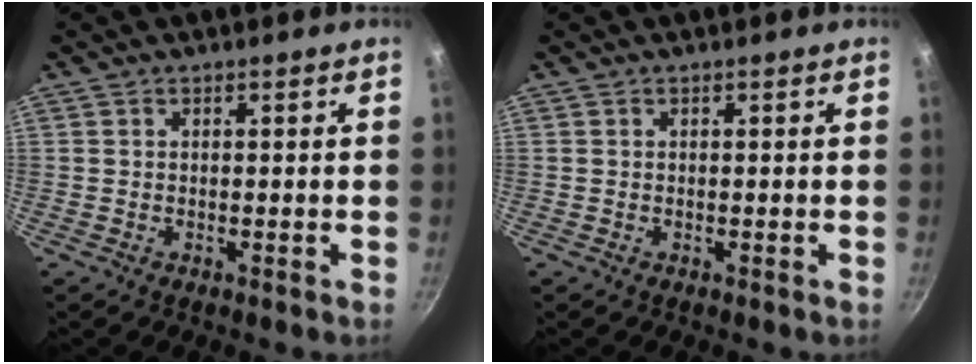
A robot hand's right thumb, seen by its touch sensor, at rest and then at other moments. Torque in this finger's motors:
{"motor_torque": [-0.05, 0.01, 0.00, 0.00, 0.00]}